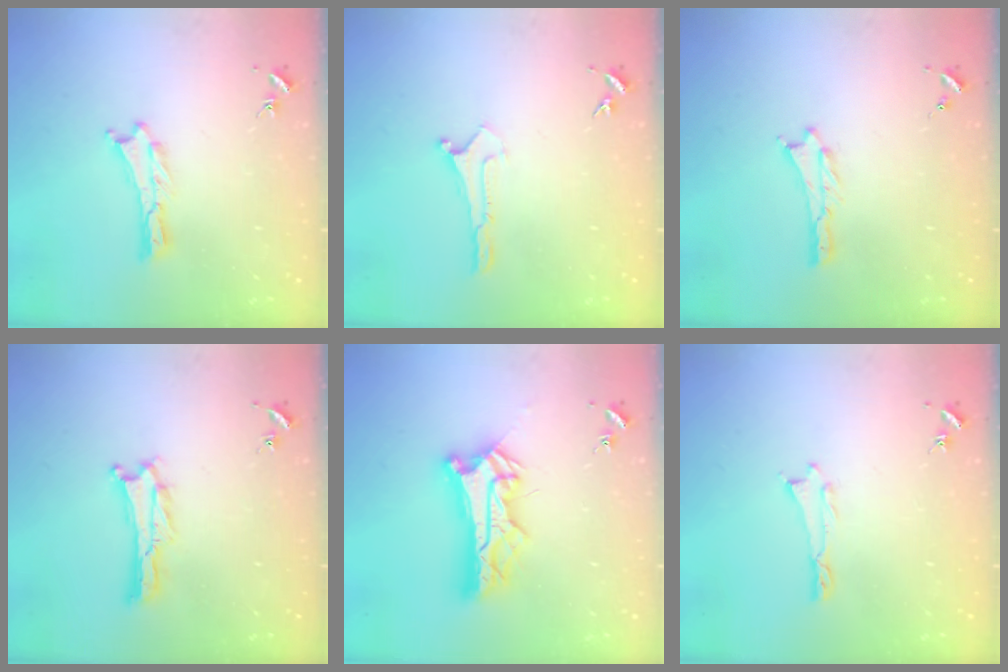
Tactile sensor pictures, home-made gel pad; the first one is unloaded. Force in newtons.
{"total": 0.0}
{"total": 0.5, "press": 0.5, "slide": 0.2}
{"total": 0.0}
{"total": 10.5, "press": 10.4, "slide": 1.1}
{"total": 0.0}